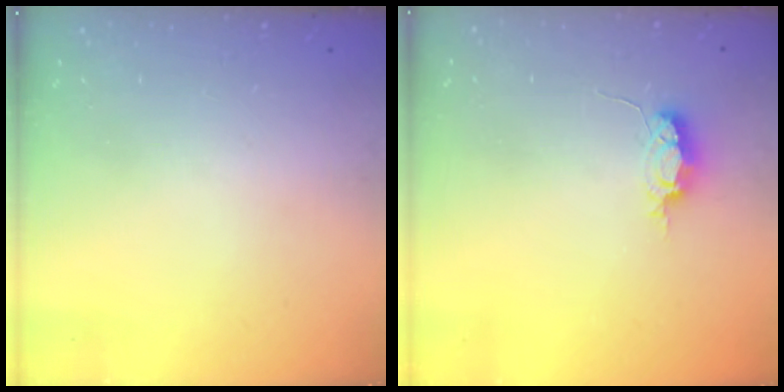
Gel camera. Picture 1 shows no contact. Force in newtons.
{"total": 4.7, "press": 4.7, "slide": 0.5}